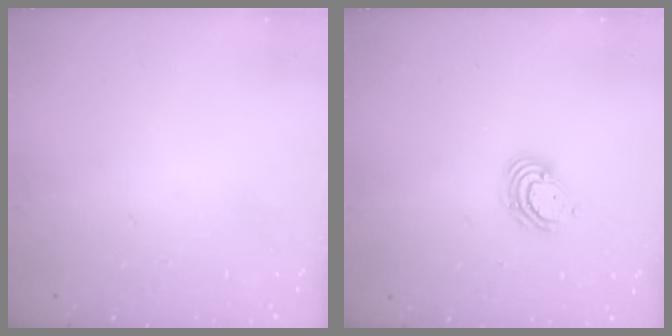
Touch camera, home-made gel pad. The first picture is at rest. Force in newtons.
{"total": 6.2, "press": 6.1, "slide": 1.0}